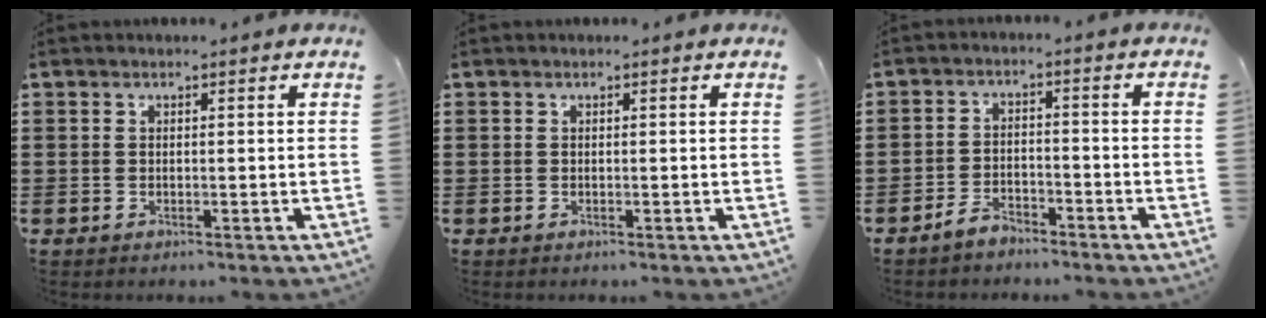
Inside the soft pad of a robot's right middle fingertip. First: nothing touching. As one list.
[{"total": 0.0}, {"total": 3.0, "force": [-2.9, 0.7, 0.8], "torque": [-0.019, 0.004, -0.057]}]